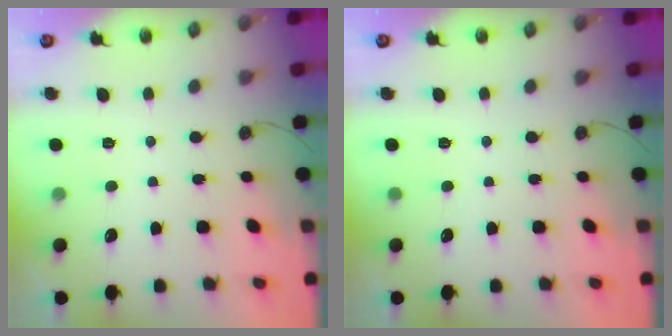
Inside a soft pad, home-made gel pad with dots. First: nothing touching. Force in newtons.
{"total": 0.0}